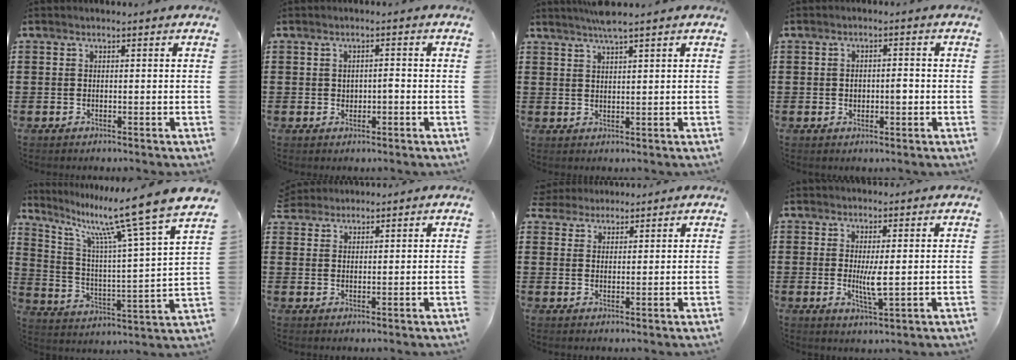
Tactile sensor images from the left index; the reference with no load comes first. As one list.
[{"total": 1.3, "force": [-0.2, 0.8, 1.0], "torque": [-0.021, 0.003, -0.005]}, {"total": 3.2, "force": [2.6, -0.1, 1.8], "torque": [-0.039, 0.000, 0.048]}, {"total": 2.5, "force": [-0.3, 1.3, 2.1], "torque": [-0.033, 0.001, -0.009]}, {"total": 13.2, "force": [10.2, -0.1, 8.3], "torque": [-0.171, -0.075, 0.157]}, {"total": 2.2, "force": [2.1, 0.6, -0.3], "torque": [-0.002, 0.001, 0.042]}, {"total": 2.8, "force": [2.5, 1.3, -0.3], "torque": [-0.009, 0.003, 0.046]}, {"total": 4.1, "force": [0.3, 0.5, 4.0], "torque": [-0.082, -0.006, 0.002]}]